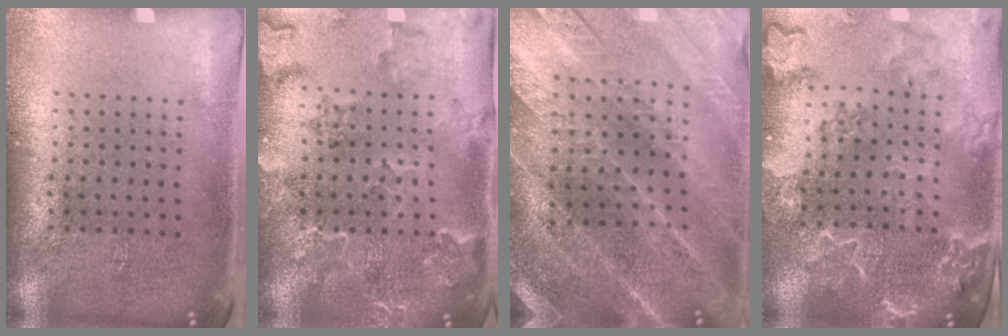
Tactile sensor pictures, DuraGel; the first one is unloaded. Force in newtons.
{"total": 2.4, "press": 2.2, "slide": 1.1}
{"total": 2.8, "press": 2.8, "slide": 0.5}
{"total": 2.6, "press": 2.4, "slide": 0.8}